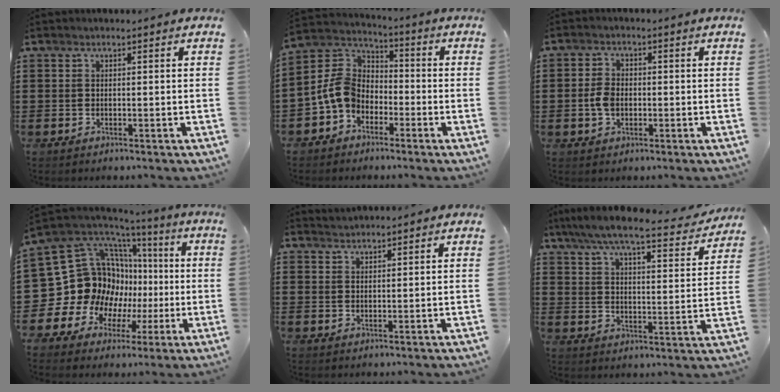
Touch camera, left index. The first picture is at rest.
{"total": 7.9, "force": [-2.5, 6.1, 4.3], "torque": [-0.135, 0.003, -0.062]}
{"total": 3.6, "force": [-0.4, 2.4, 2.6], "torque": [-0.066, 0.000, -0.012]}
{"total": 17.4, "force": [-0.1, 15.9, 7.2], "torque": [-0.198, -0.041, 0.031]}
{"total": 1.6, "force": [1.6, 0.0, -0.1], "torque": [-0.001, 0.002, 0.031]}
{"total": 6.9, "force": [6.0, 0.4, 3.3], "torque": [-0.090, -0.036, 0.099]}